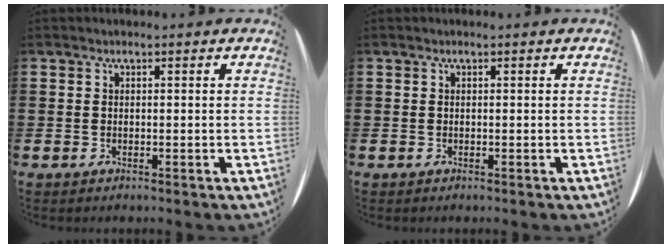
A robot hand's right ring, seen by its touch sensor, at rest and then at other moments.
{"total": 0.0}